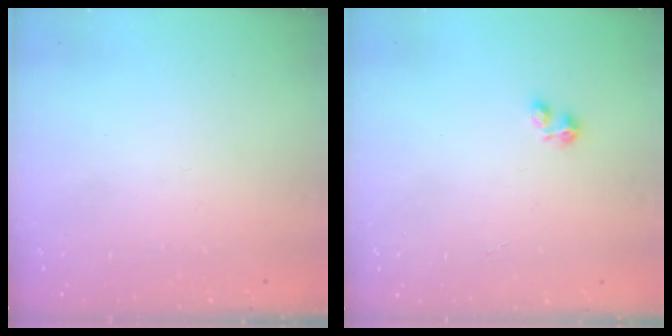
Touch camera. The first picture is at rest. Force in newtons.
{"total": 1.5, "press": 1.5, "slide": 0.3}